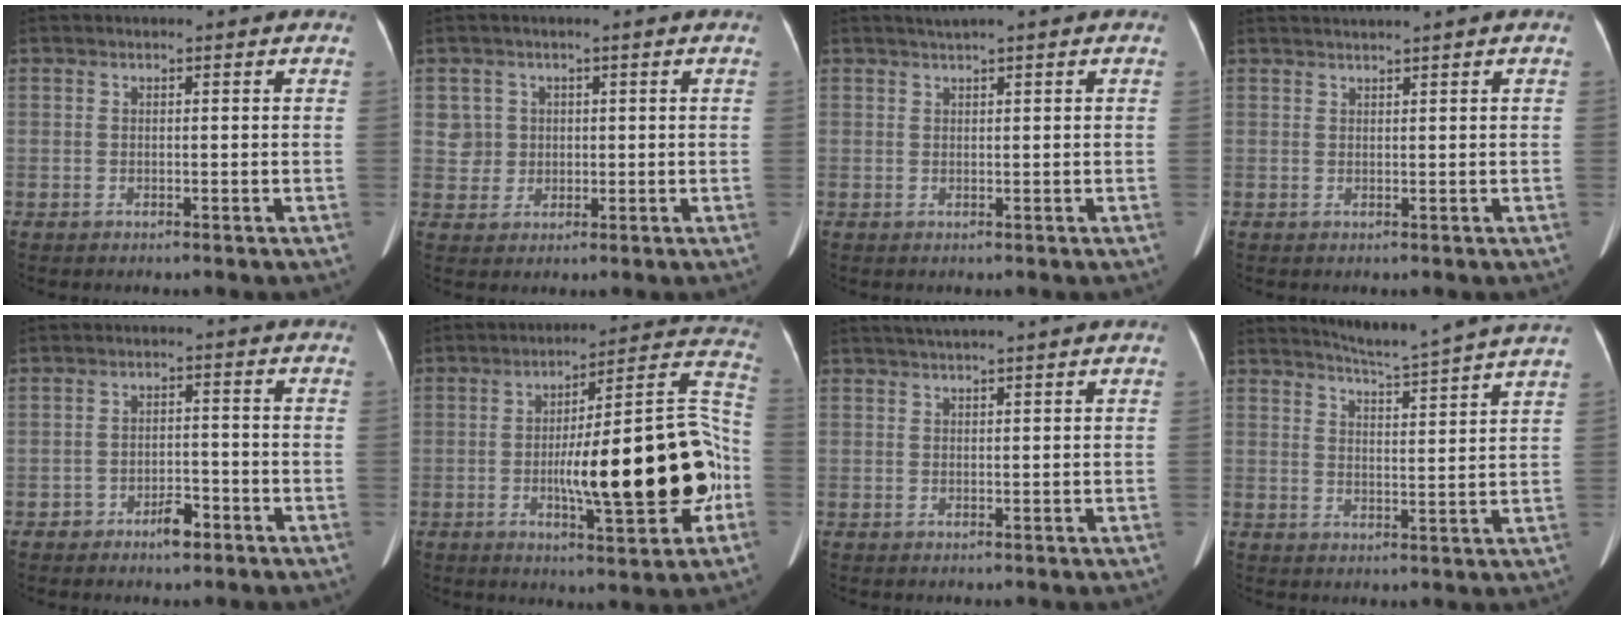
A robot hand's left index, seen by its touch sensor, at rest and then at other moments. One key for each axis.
{"total": 3.5, "fx": 0.6, "fy": 3.4, "fz": -0.4, "tx": 0.019, "ty": 0.000, "tz": 0.015}
{"total": 1.1, "fx": 0.9, "fy": -0.2, "fz": 0.7, "tx": -0.012, "ty": 0.010, "tz": 0.021}
{"total": 2.2, "fx": 1.8, "fy": -0.9, "fz": 0.8, "tx": -0.011, "ty": 0.011, "tz": 0.037}
{"total": 5.2, "fx": -3.0, "fy": 4.2, "fz": 0.3, "tx": 0.012, "ty": 0.010, "tz": -0.035}
{"total": 20.7, "fx": -4.4, "fy": 3.9, "fz": 19.8, "tx": -0.257, "ty": 0.031, "tz": -0.058}
{"total": 4.6, "fx": 3.8, "fy": -1.0, "fz": 2.4, "tx": -0.034, "ty": 0.024, "tz": 0.059}
{"total": 12.3, "fx": 11.3, "fy": -2.1, "fz": 4.3, "tx": -0.078, "ty": -0.029, "tz": 0.147}